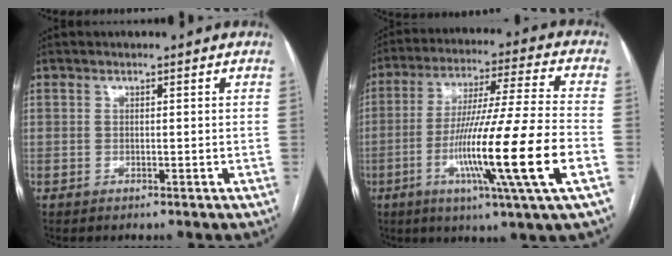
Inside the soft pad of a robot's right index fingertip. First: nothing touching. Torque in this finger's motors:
{"motor_torque": [2.14, 0.00, 1.05, 0.21]}